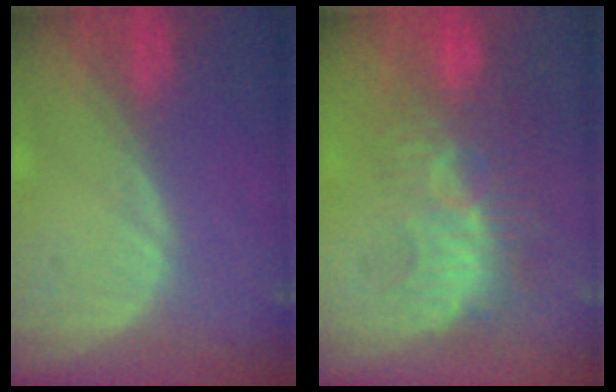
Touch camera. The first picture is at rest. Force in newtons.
{"total": 9.3, "press": 8.6, "slide": 3.7}